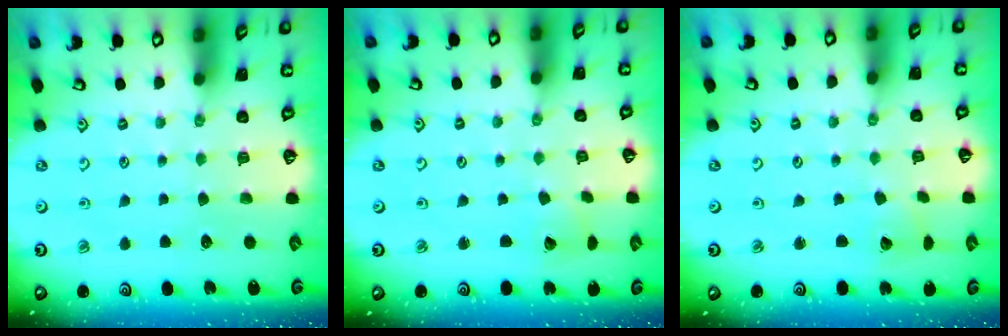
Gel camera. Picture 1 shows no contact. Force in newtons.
{"total": 2.3, "press": 2.3, "slide": 0.3}
{"total": 2.3, "press": 2.3, "slide": 0.3}